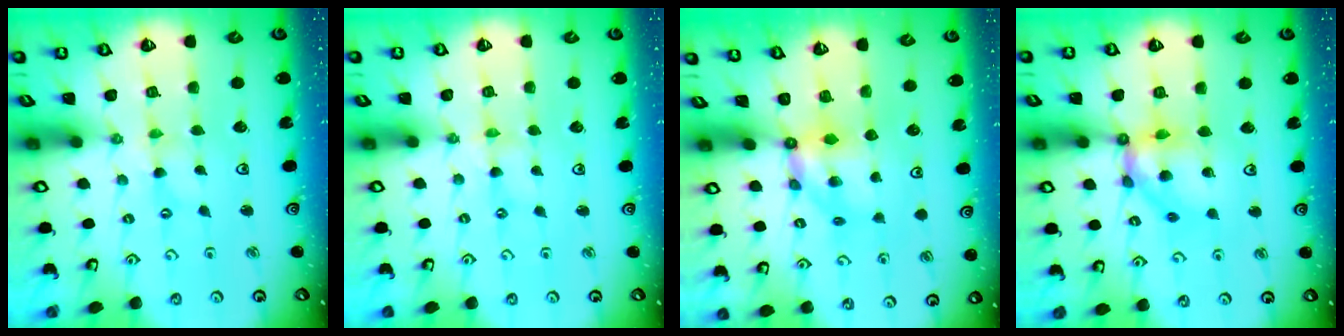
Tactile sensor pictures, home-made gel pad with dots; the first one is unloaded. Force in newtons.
{"total": 0.0}
{"total": 5.4, "press": 5.4, "slide": 0.3}
{"total": 12.2, "press": 12.1, "slide": 1.5}